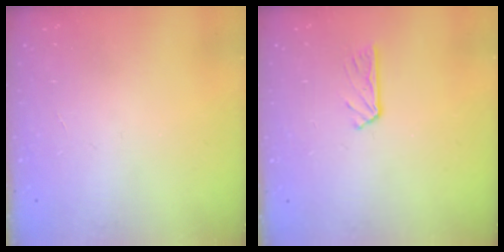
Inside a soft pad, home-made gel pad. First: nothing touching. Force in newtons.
{"total": 3.4, "press": 3.3, "slide": 0.4}